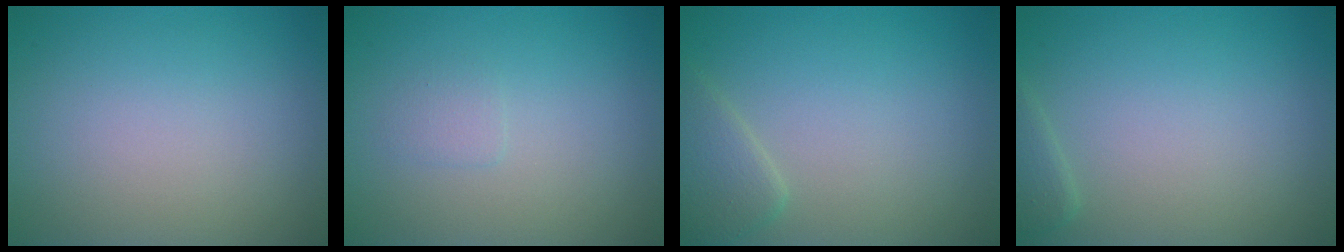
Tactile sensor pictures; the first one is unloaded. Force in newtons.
{"total": 0.8, "press": 0.8, "slide": 0.0}
{"total": 2.2, "press": 2.1, "slide": 0.2}
{"total": 1.1, "press": 1.1, "slide": 0.1}